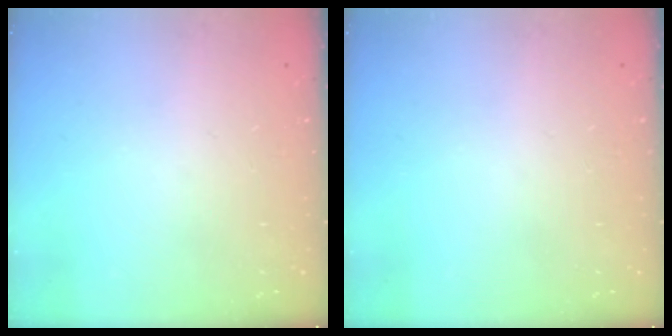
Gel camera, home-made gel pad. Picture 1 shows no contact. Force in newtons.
{"total": 0.0}